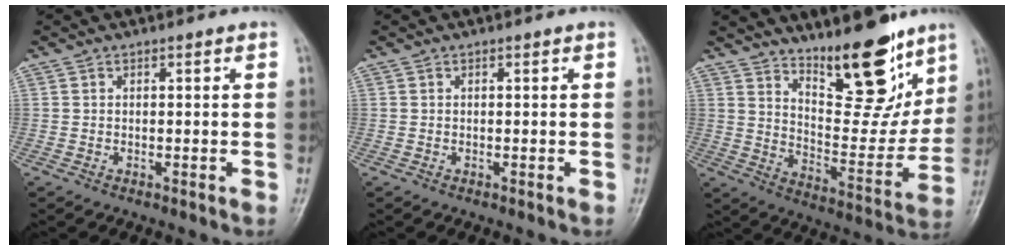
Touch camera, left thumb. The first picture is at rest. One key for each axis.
{"total": 0.0}
{"total": 18.2, "fx": 12.3, "fy": 6.5, "fz": 11.6, "tx": -0.117, "ty": -0.091, "tz": 0.203}